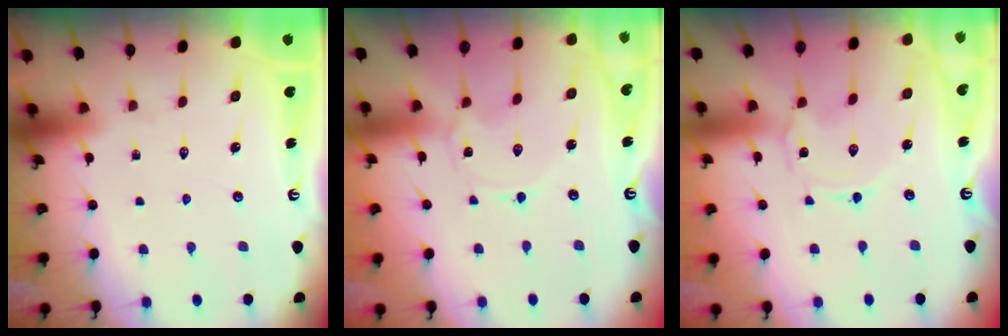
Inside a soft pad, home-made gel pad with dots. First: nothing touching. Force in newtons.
{"total": 0.0}
{"total": 0.0}